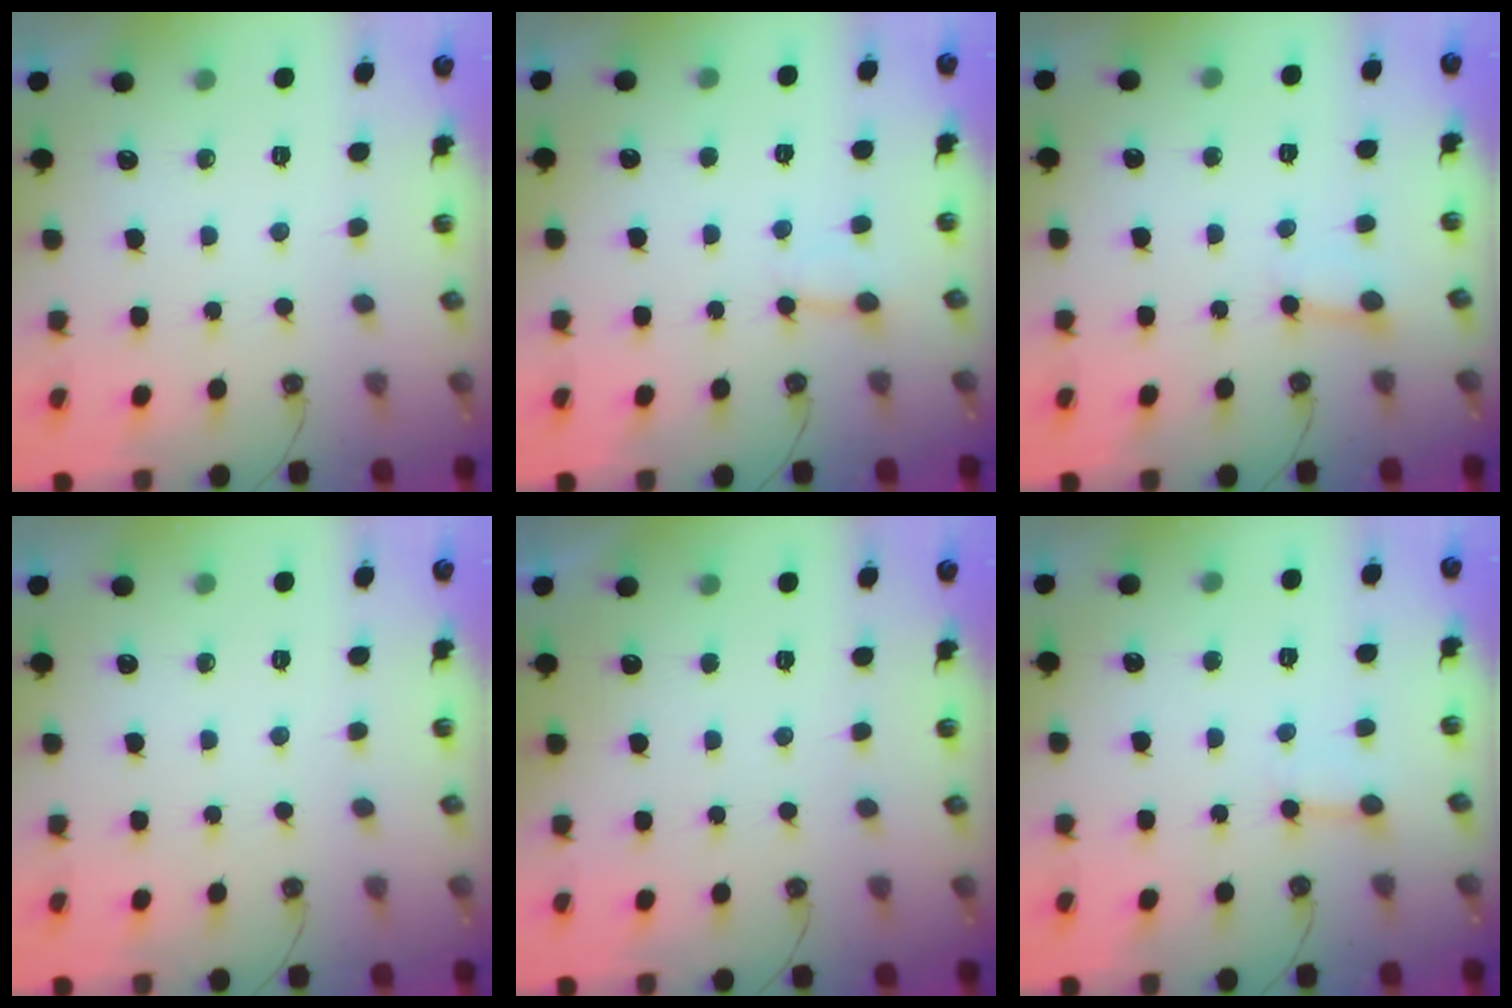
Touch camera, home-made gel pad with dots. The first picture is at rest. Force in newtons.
{"total": 4.9, "press": 4.8, "slide": 0.7}
{"total": 2.7, "press": 2.7, "slide": 0.3}
{"total": 0.0}
{"total": 0.0}
{"total": 2.5, "press": 2.5, "slide": 0.4}